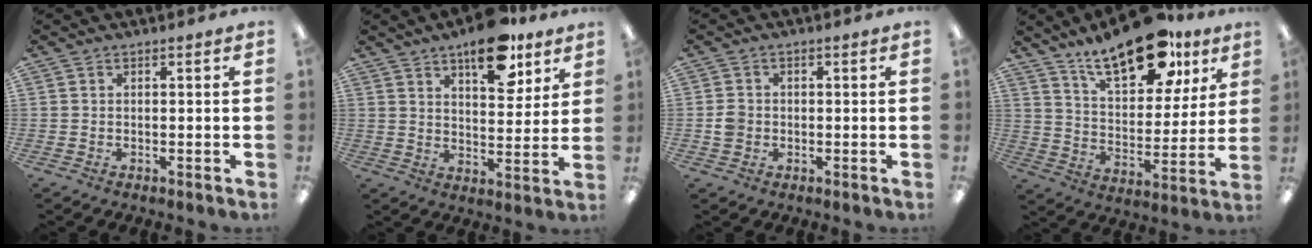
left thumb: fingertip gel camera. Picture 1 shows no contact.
{"total": 13.7, "force": [9.3, 6.1, 8.0], "torque": [-0.099, -0.048, 0.156]}
{"total": 2.7, "force": [-0.5, 2.5, 1.1], "torque": [-0.011, 0.000, -0.012]}
{"total": 21.1, "force": [14.5, 9.0, 12.4], "torque": [-0.194, -0.071, 0.245]}